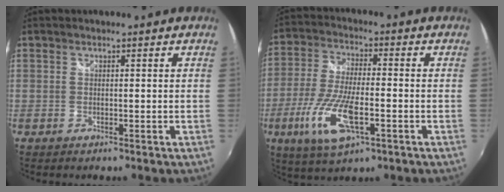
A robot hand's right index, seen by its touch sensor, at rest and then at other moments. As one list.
[{"total": 13.1, "force": [-5.0, 4.3, 11.4], "torque": [-0.245, -0.018, -0.094]}]